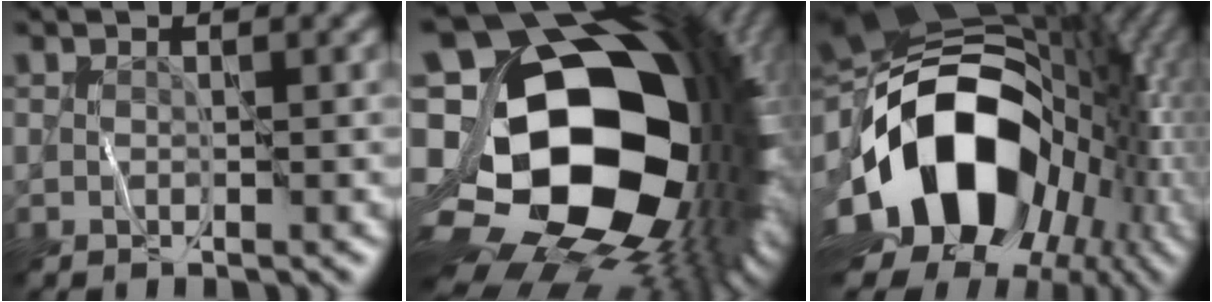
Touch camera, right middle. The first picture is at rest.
{"total": 22.0, "force": [-1.5, 16.2, 14.8], "torque": [-0.273, -0.013, -0.024]}
{"total": 19.7, "force": [-3.1, 13.8, 13.7], "torque": [-0.258, -0.014, -0.049]}